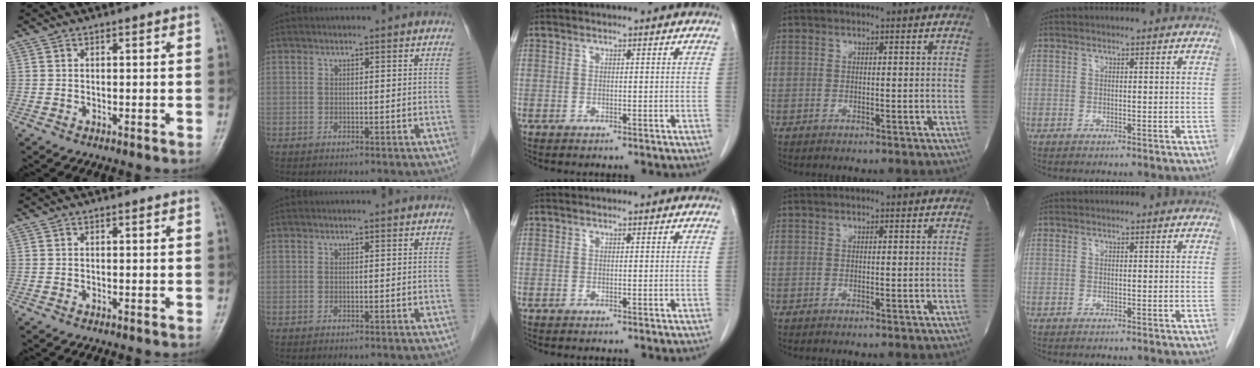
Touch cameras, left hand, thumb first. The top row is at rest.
{}